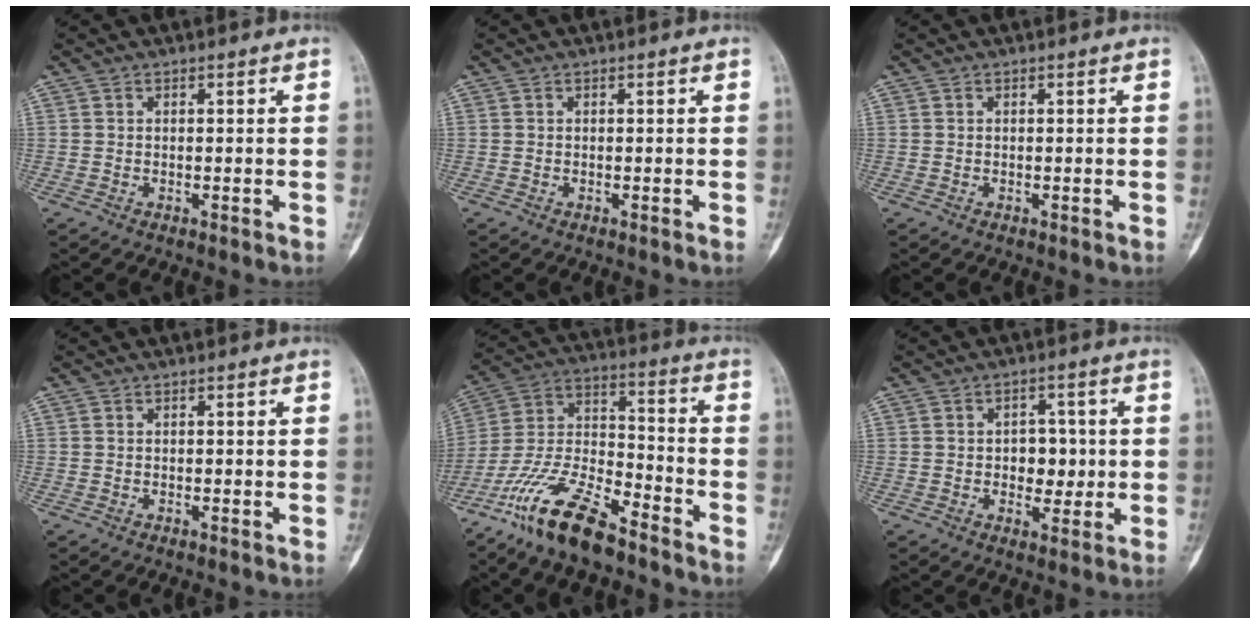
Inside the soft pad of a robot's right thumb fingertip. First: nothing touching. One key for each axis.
{"total": 0.0}
{"total": 0.0}
{"total": 0.0}
{"total": 17.4, "fx": -12.5, "fy": 5.9, "fz": 10.6, "tx": -0.204, "ty": 0.074, "tz": -0.236}
{"total": 6.6, "fx": -0.2, "fy": 4.7, "fz": 4.6, "tx": -0.018, "ty": 0.007, "tz": -0.001}